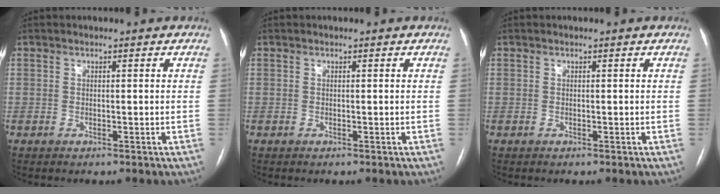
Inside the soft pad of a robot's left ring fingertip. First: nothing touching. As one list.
[{"total": 0.0}, {"total": 0.0}]